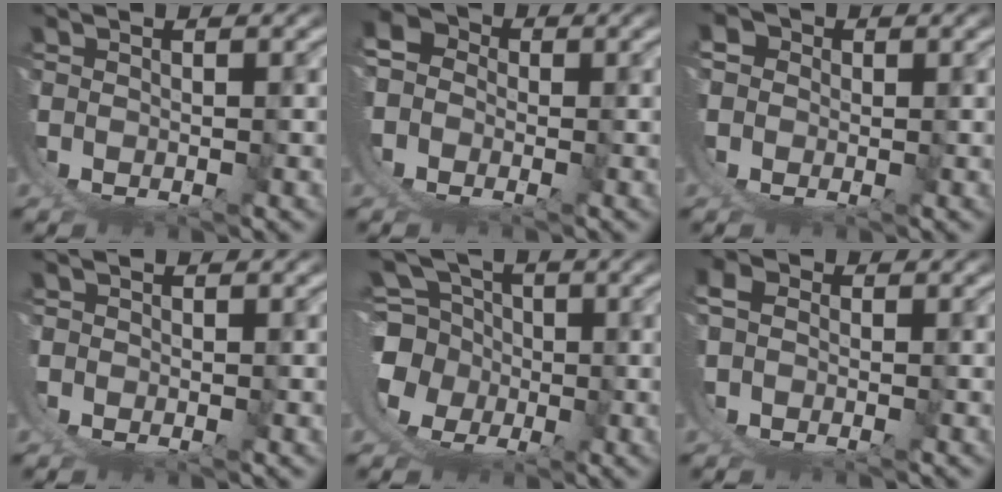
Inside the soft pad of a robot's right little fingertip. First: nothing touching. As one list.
[{"total": 7.7, "force": [0.2, 6.9, 3.4], "torque": [-0.077, -0.001, -0.013]}, {"total": 4.8, "force": [0.2, 4.6, 1.5], "torque": [-0.044, 0.002, -0.012]}, {"total": 0.7, "force": [-0.3, 0.6, -0.1], "torque": [0.001, 0.000, -0.009]}, {"total": 11.0, "force": [-0.5, 10.2, 4.3], "torque": [-0.114, -0.035, -0.006]}, {"total": 3.8, "force": [-0.6, 3.6, 1.1], "torque": [-0.031, -0.001, -0.023]}]